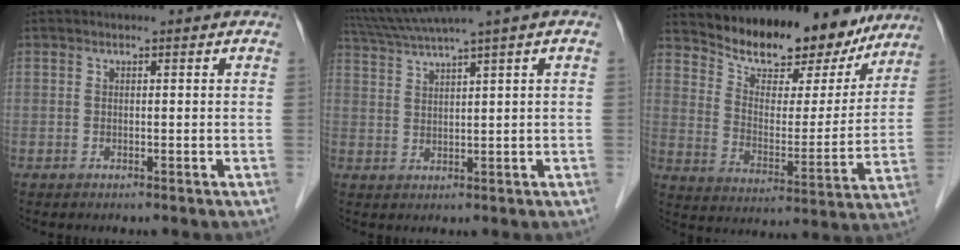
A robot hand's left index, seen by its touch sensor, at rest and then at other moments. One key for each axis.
{"total": 6.9, "fx": 5.3, "fy": -1.8, "fz": 4.1, "tx": -0.079, "ty": 0.021, "tz": 0.099}
{"total": 17.9, "fx": 15.8, "fy": 5.6, "fz": 6.4, "tx": -0.089, "ty": -0.016, "tz": 0.233}